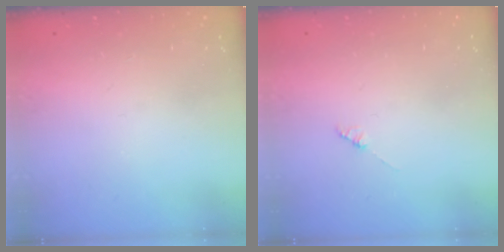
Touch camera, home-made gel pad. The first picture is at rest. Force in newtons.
{"total": 0.9, "press": 0.8, "slide": 0.2}